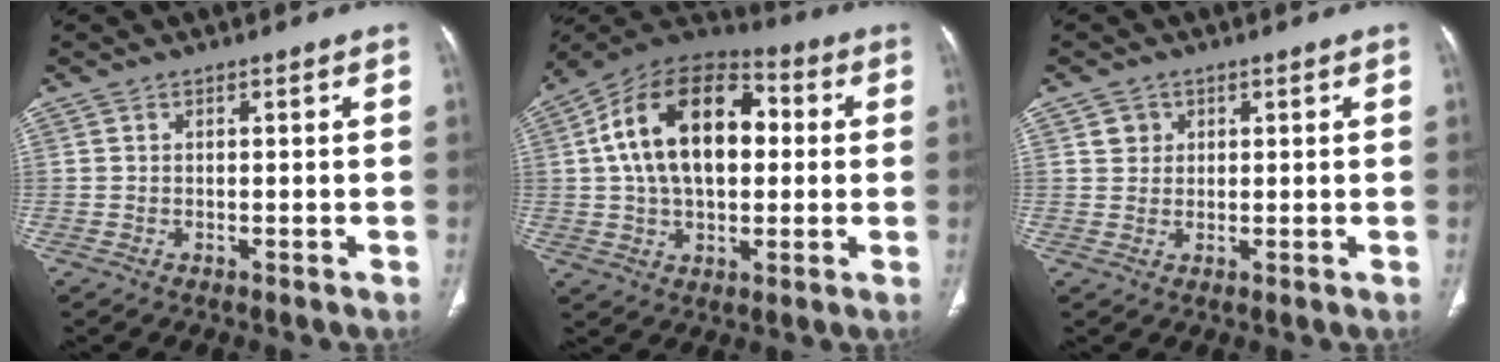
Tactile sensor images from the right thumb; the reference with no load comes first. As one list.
[{"total": 20.7, "force": [2.8, 12.7, 16.1], "torque": [-0.256, 0.027, 0.038]}, {"total": 2.4, "force": [1.0, 2.1, 0.5], "torque": [0.006, -0.005, 0.014]}]